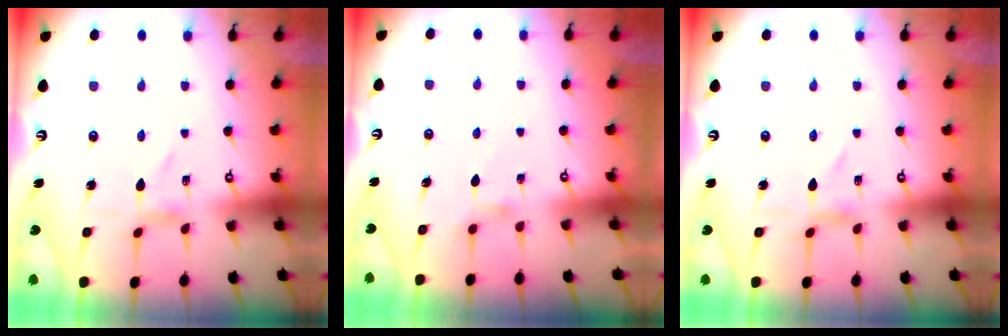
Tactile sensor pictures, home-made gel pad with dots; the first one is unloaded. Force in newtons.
{"total": 3.0, "press": 3.0, "slide": 0.4}
{"total": 0.0}